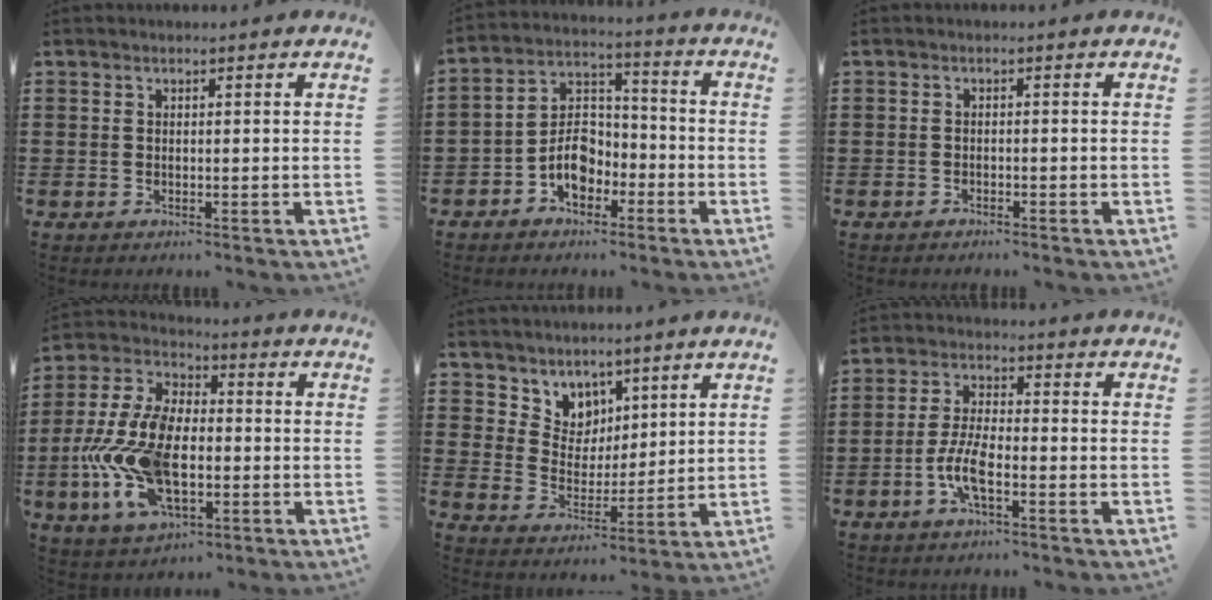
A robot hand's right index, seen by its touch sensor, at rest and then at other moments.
{"total": 6.9, "force": [-3.4, 4.6, 4.0], "torque": [-0.087, 0.014, -0.064]}
{"total": 0.8, "force": [-0.8, 0.1, 0.1], "torque": [-0.004, 0.000, -0.017]}
{"total": 13.8, "force": [-3.1, 7.4, 11.2], "torque": [-0.287, -0.015, -0.065]}
{"total": 5.4, "force": [3.9, 3.7, -0.6], "torque": [-0.023, -0.016, 0.074]}
{"total": 6.4, "force": [-2.4, 1.8, 5.7], "torque": [-0.137, -0.013, -0.051]}